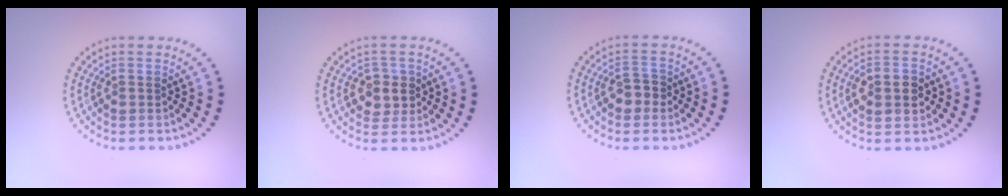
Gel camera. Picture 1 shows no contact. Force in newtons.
{"total": 2.4, "press": 2.2, "slide": 0.7}
{"total": 1.9, "press": 1.8, "slide": 0.5}
{"total": 3.8, "press": 3.8, "slide": 0.1}